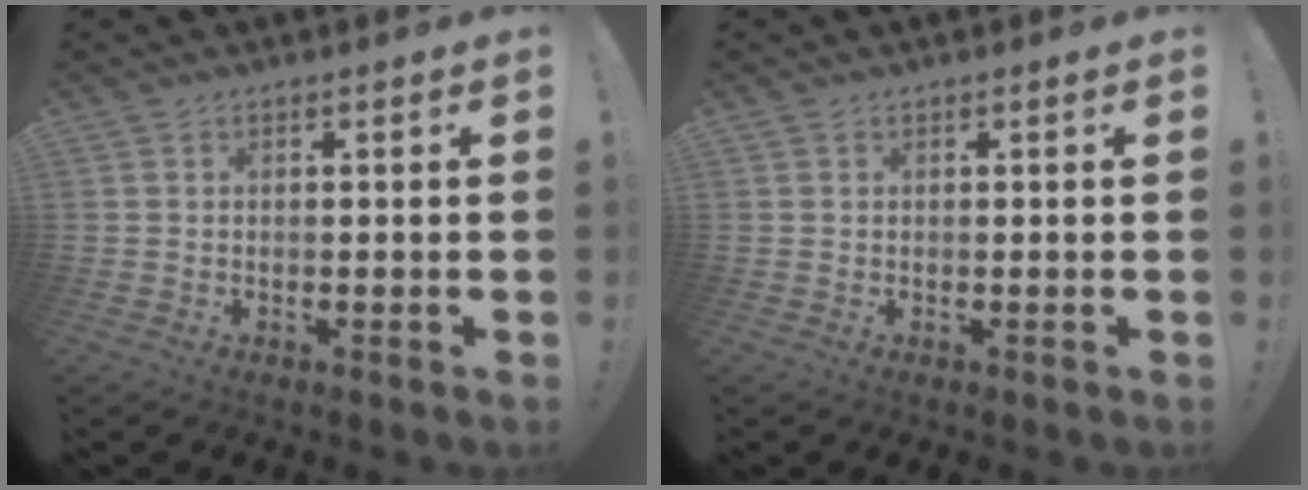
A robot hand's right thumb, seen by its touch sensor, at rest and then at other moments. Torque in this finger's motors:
{"motor_torque": [-0.06, -0.06, -0.13, 0.04, -0.03]}